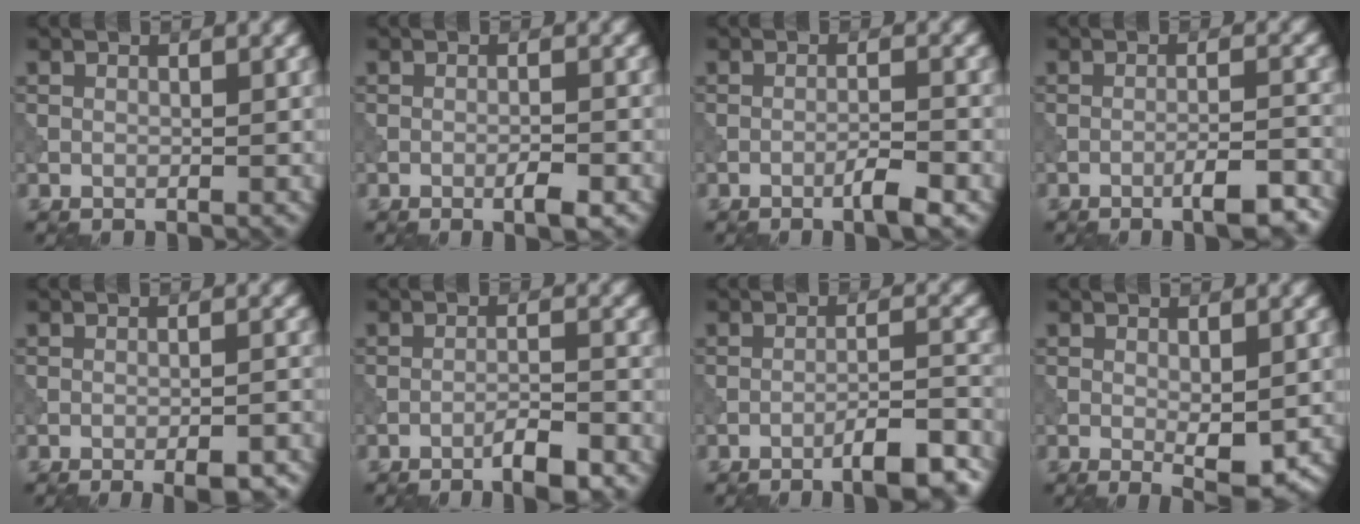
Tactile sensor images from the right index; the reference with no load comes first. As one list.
[{"total": 1.9, "force": [-1.0, 0.2, 1.6], "torque": [-0.026, 0.005, -0.017]}, {"total": 2.3, "force": [-1.3, 0.1, 1.9], "torque": [-0.031, 0.008, -0.027]}, {"total": 4.6, "force": [-2.8, 0.9, 3.5], "torque": [-0.052, 0.008, -0.042]}, {"total": 4.3, "force": [-3.0, 1.1, 2.9], "torque": [-0.047, 0.009, -0.035]}, {"total": 3.0, "force": [-2.1, 0.3, 2.1], "torque": [-0.035, 0.010, -0.040]}, {"total": 6.0, "force": [-4.2, 1.2, 4.1], "torque": [-0.054, 0.013, -0.063]}, {"total": 3.7, "force": [-0.7, 1.4, 3.4], "torque": [-0.050, -0.012, -0.003]}]